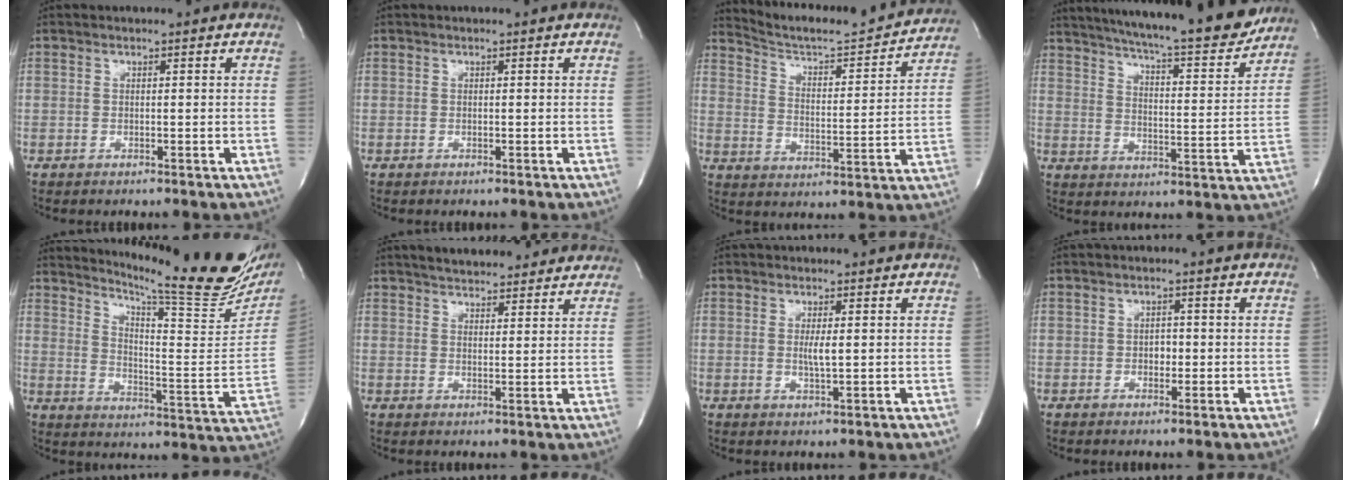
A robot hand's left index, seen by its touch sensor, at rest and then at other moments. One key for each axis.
{"total": 0.0}
{"total": 16.7, "fx": 16.0, "fy": 1.0, "fz": 4.3, "tx": -0.074, "ty": -0.027, "tz": 0.229}
{"total": 22.5, "fx": 20.1, "fy": 1.8, "fz": 9.9, "tx": -0.163, "ty": -0.038, "tz": 0.271}
{"total": 23.6, "fx": 20.0, "fy": 1.6, "fz": 12.5, "tx": -0.192, "ty": -0.079, "tz": 0.259}
{"total": 12.8, "fx": 11.4, "fy": 3.2, "fz": 4.7, "tx": -0.056, "ty": 0.023, "tz": 0.149}
{"total": 2.2, "fx": 0.3, "fy": 0.2, "fz": 2.1, "tx": -0.046, "ty": -0.003, "tz": 0.005}
{"total": 1.5, "fx": -0.2, "fy": 1.1, "fz": 1.1, "tx": -0.015, "ty": 0.003, "tz": -0.003}